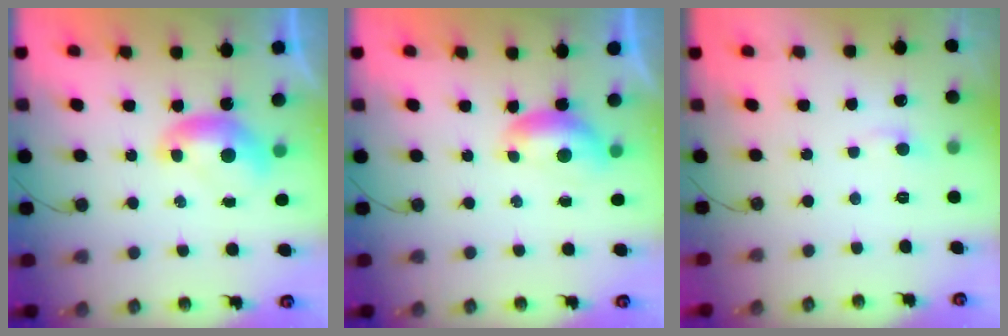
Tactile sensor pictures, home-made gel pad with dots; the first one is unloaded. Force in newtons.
{"total": 0.5, "press": 0.1, "slide": 0.5}
{"total": 1.3, "press": 1.2, "slide": 0.4}